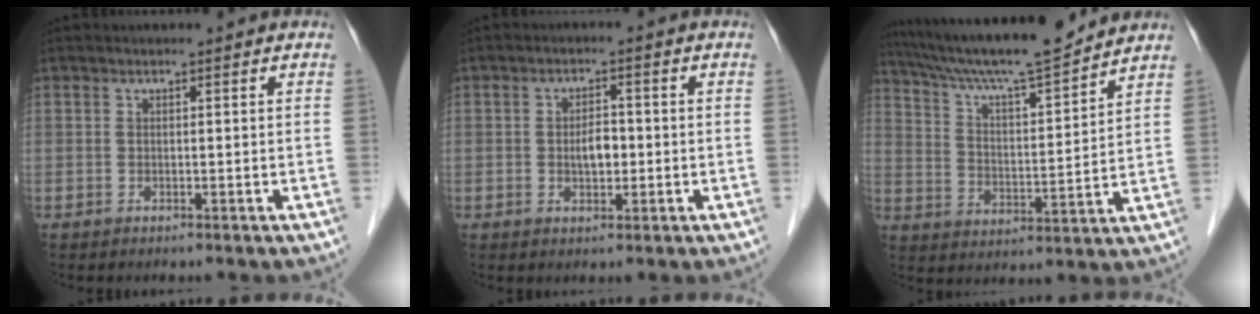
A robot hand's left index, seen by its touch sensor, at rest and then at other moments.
{"total": 3.3, "force": [-0.4, 1.7, 2.8], "torque": [-0.049, 0.004, -0.005]}
{"total": 16.7, "force": [15.0, 0.5, 7.2], "torque": [-0.129, 0.005, 0.246]}